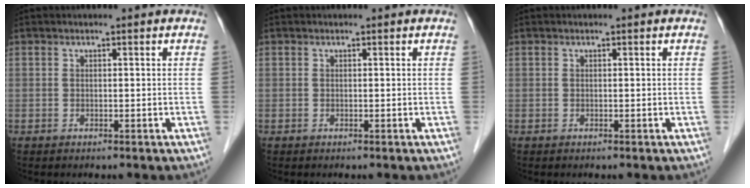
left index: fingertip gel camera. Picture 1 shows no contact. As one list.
[{"total": 0.0}, {"total": 0.0}]